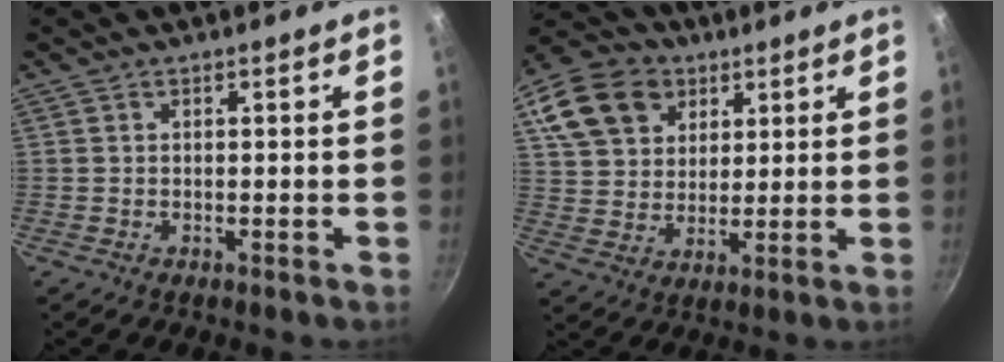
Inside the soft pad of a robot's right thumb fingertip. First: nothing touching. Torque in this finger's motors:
{"motor_torque": [-0.30, 2.11, 0.63, 0.19, 0.04]}